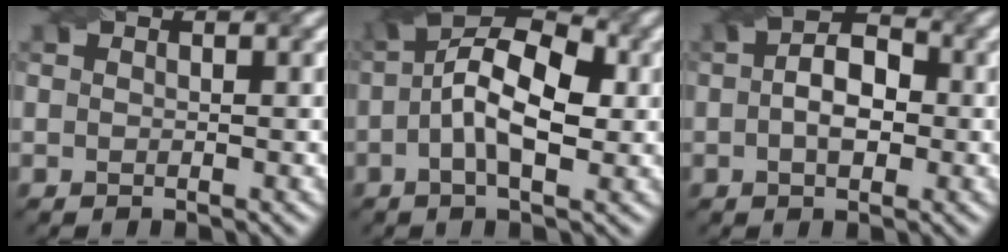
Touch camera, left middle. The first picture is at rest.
{"total": 7.4, "force": [-0.8, 3.7, 6.3], "torque": [-0.108, 0.020, -0.007]}
{"total": 4.2, "force": [-0.7, 2.8, 3.1], "torque": [-0.033, 0.011, -0.003]}